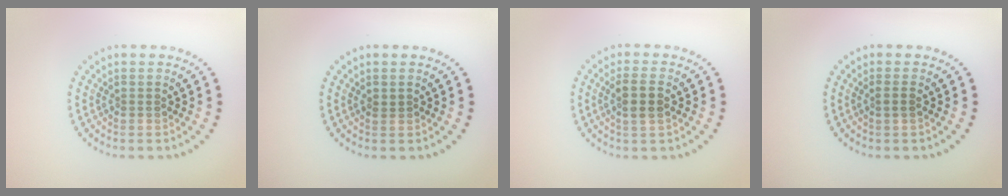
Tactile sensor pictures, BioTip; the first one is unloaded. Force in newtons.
{"total": 0.7, "press": 0.7, "slide": 0.2}
{"total": 2.6, "press": 2.4, "slide": 0.8}
{"total": 1.1, "press": 0.9, "slide": 0.6}